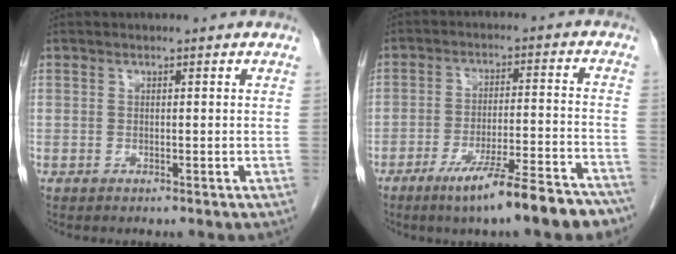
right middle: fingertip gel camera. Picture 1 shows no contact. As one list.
[{"total": 13.9, "force": [-10.2, 1.2, 9.4], "torque": [-0.127, -0.005, -0.154]}]